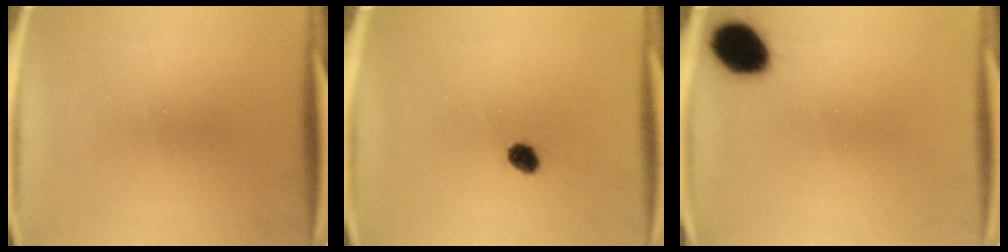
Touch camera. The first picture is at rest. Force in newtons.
{"total": 3.0}
{"total": 9.6}